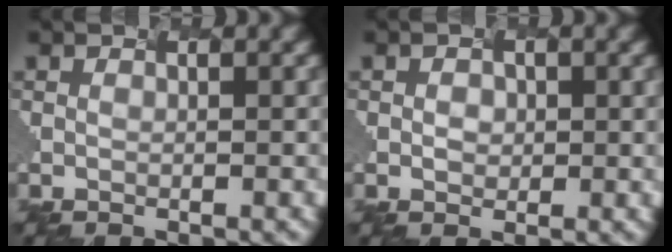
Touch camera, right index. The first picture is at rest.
{"total": 0.7, "force": [-0.4, 0.7, -0.1], "torque": [0.000, 0.001, 0.000]}